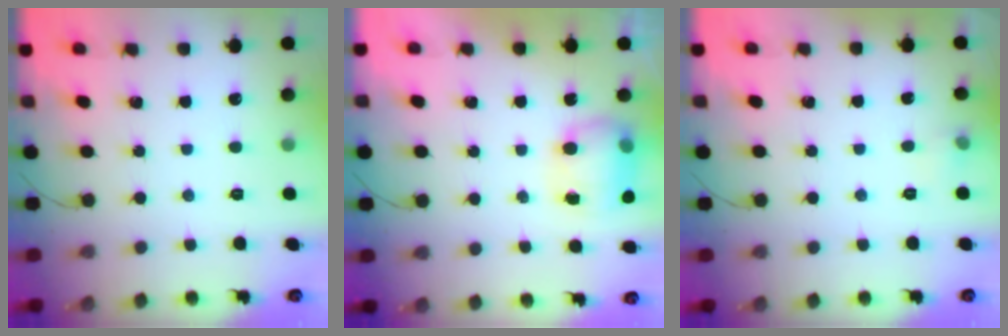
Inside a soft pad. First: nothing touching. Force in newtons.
{"total": 8.0, "press": 8.0, "slide": 0.5}
{"total": 3.9, "press": 3.8, "slide": 1.0}